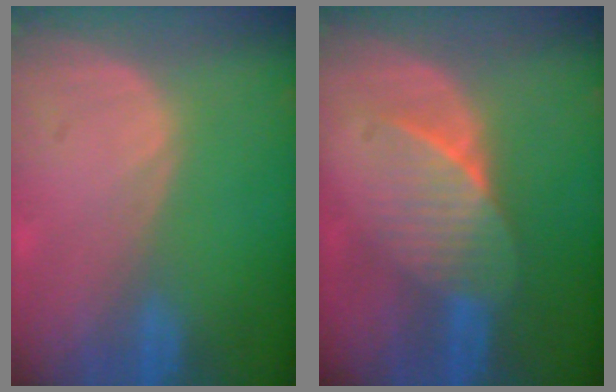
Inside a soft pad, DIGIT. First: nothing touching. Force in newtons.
{"total": 6.6, "press": 6.2, "slide": 2.5}